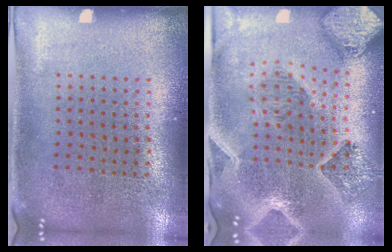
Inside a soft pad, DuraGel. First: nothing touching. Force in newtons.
{"total": 2.2, "press": 2.0, "slide": 0.9}